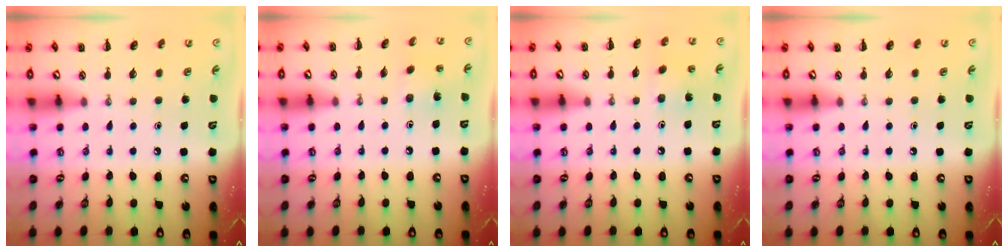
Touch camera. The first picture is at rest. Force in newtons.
{"total": 1.7, "press": 1.6, "slide": 0.6}
{"total": 4.0, "press": 3.9, "slide": 0.3}
{"total": 0.0}